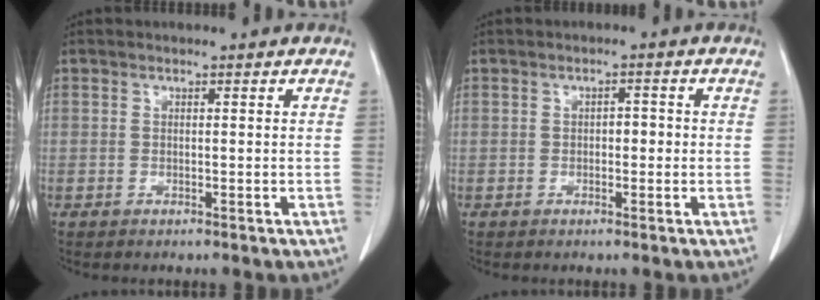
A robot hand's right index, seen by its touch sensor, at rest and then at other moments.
{"total": 1.7, "force": [-0.2, 0.9, 1.4], "torque": [-0.015, 0.006, -0.003]}